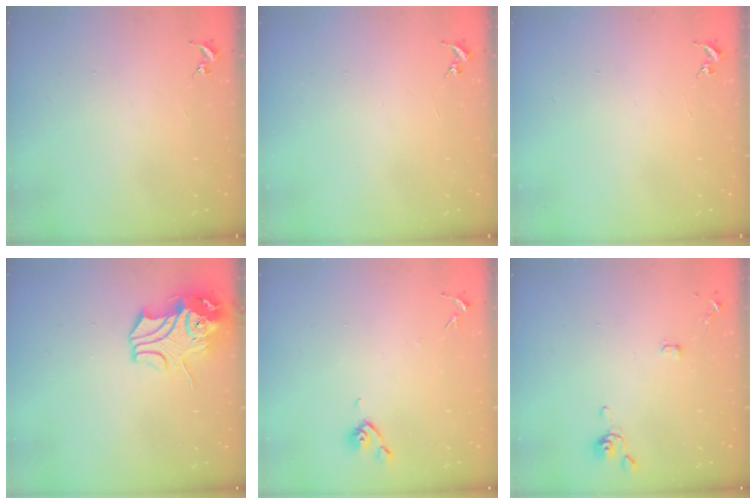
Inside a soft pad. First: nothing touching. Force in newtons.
{"total": 0.0}
{"total": 0.0}
{"total": 12.0, "press": 11.8, "slide": 2.0}
{"total": 5.8, "press": 5.8, "slide": 0.7}
{"total": 3.4, "press": 3.4, "slide": 0.7}